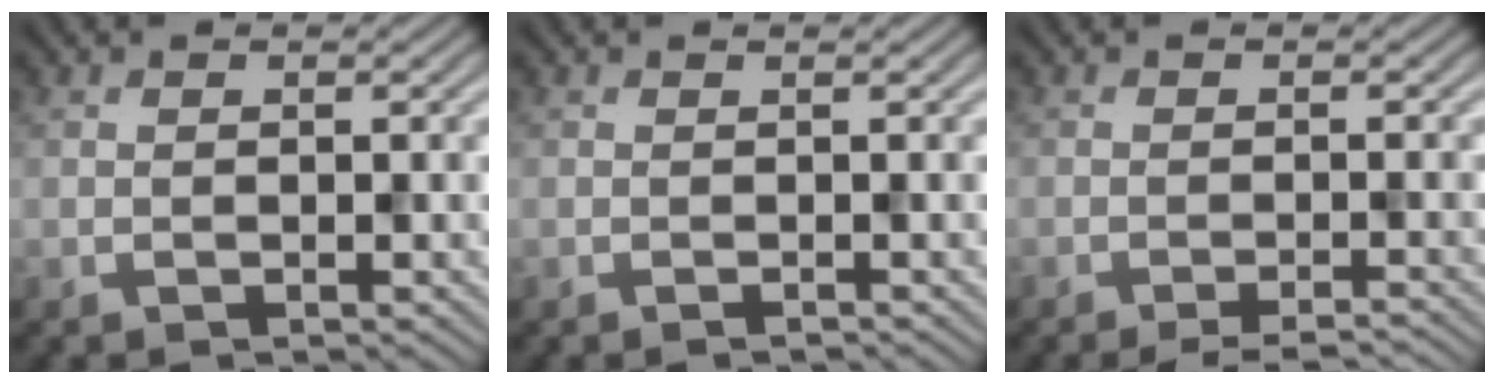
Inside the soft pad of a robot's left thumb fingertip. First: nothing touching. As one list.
[{"total": 0.5, "force": [-0.3, -0.1, 0.4], "torque": [-0.009, 0.000, -0.006]}, {"total": 3.2, "force": [-2.6, 0.3, 1.8], "torque": [-0.030, 0.006, -0.047]}]